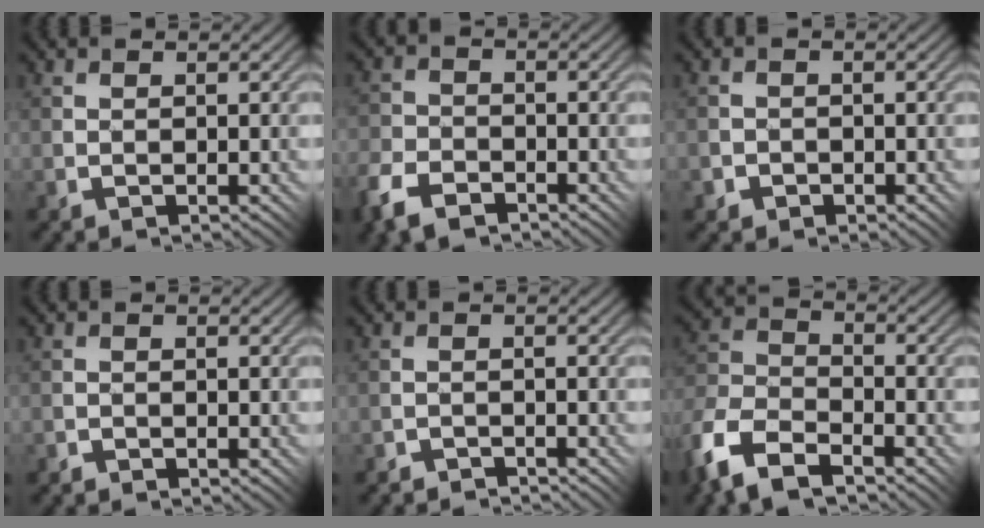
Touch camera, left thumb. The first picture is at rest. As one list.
[{"total": 6.8, "force": [-4.8, 3.7, 3.1], "torque": [-0.080, -0.010, -0.101]}, {"total": 2.3, "force": [-1.4, 1.8, -0.1], "torque": [0.012, 0.006, -0.036]}, {"total": 0.9, "force": [-0.8, -0.1, -0.5], "torque": [0.015, 0.004, -0.016]}, {"total": 1.8, "force": [-1.5, -0.5, -0.7], "torque": [0.021, 0.010, -0.035]}, {"total": 10.9, "force": [-7.7, 5.2, 5.7], "torque": [-0.130, -0.015, -0.161]}]